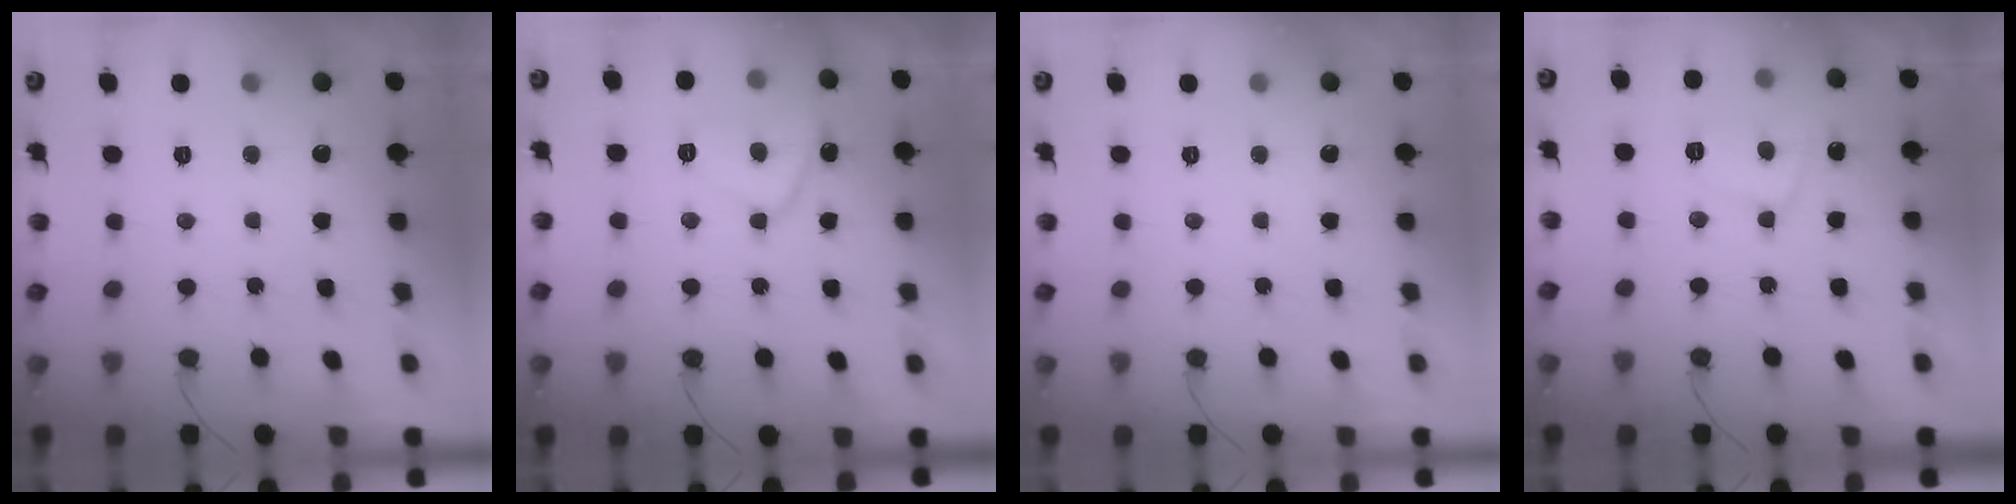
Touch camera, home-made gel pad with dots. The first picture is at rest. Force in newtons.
{"total": 9.1, "press": 9.0, "slide": 0.6}
{"total": 0.0}
{"total": 7.3, "press": 7.3, "slide": 0.7}